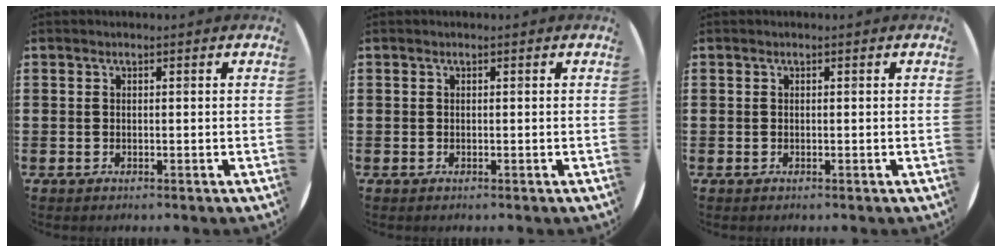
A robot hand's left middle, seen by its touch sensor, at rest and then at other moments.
{"total": 0.0}
{"total": 0.0}